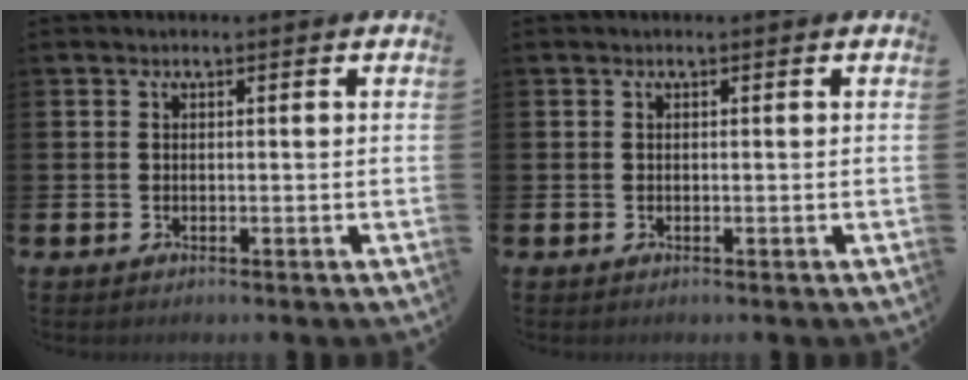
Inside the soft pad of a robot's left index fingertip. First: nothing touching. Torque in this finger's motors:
{"motor_torque": [0.16, -0.17, 0.00, 0.02]}